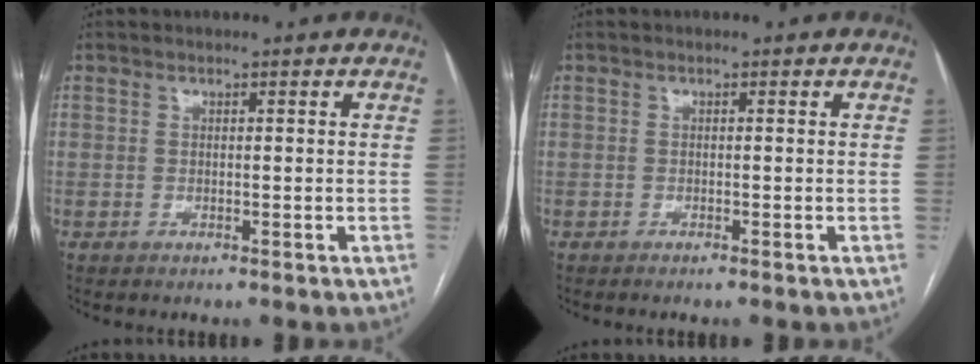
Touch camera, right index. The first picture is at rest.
{"total": 0.6, "force": [-0.5, -0.1, 0.4], "torque": [-0.006, 0.000, -0.009]}